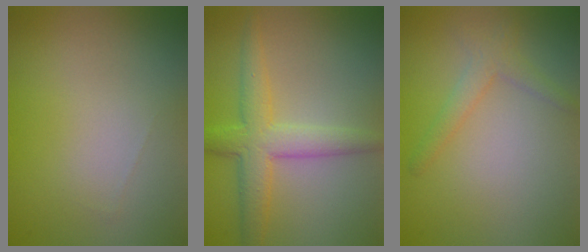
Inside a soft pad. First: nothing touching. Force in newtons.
{"total": 4.6, "press": 4.6, "slide": 0.1}
{"total": 1.8, "press": 1.8, "slide": 0.0}